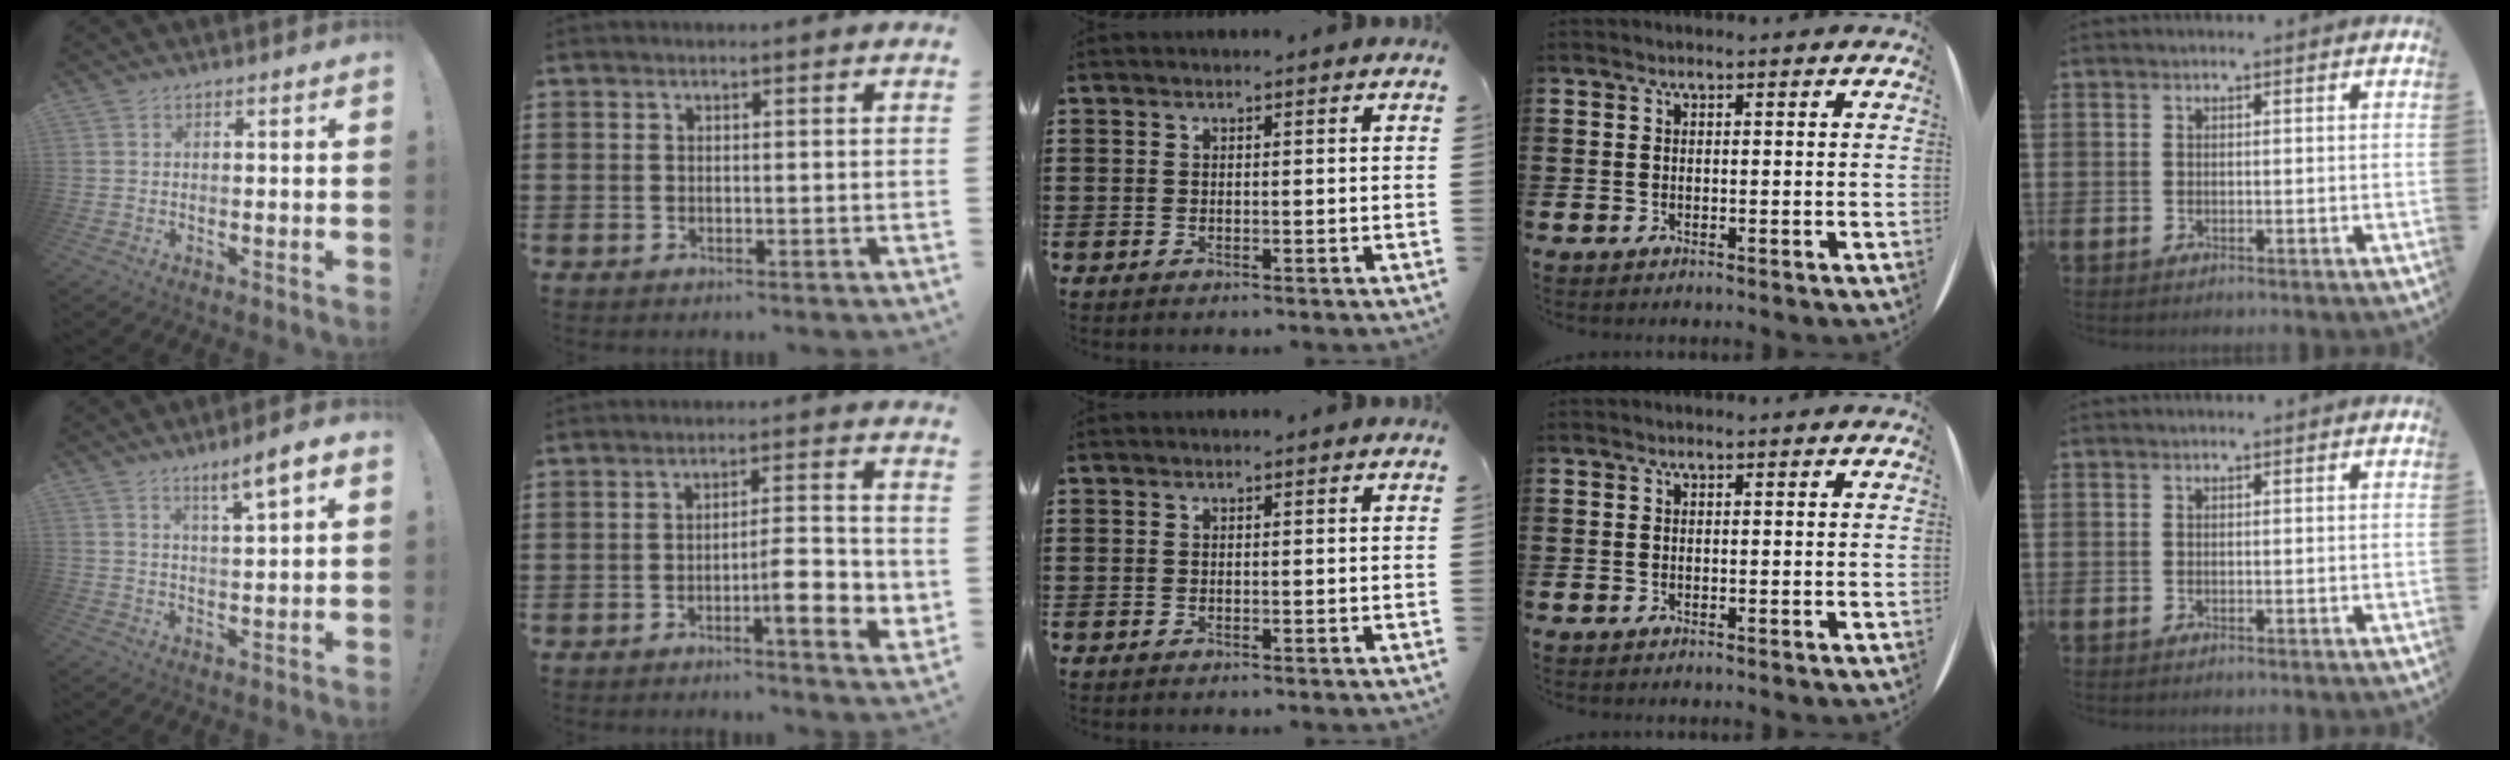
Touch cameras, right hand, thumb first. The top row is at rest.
{"thumb": {"total": 6.5, "force": [4.1, 0.5, 5.1], "torque": [-0.063, -0.025, 0.061]}, "index": {"total": 6.9, "force": [-2.1, 1.4, 6.4], "torque": [-0.088, -0.010, -0.037]}}